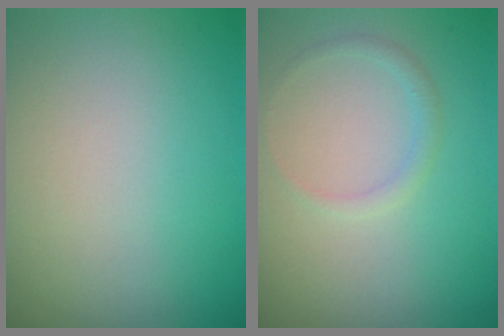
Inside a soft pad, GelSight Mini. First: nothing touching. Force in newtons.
{"total": 1.1, "press": 1.1, "slide": 0.1}